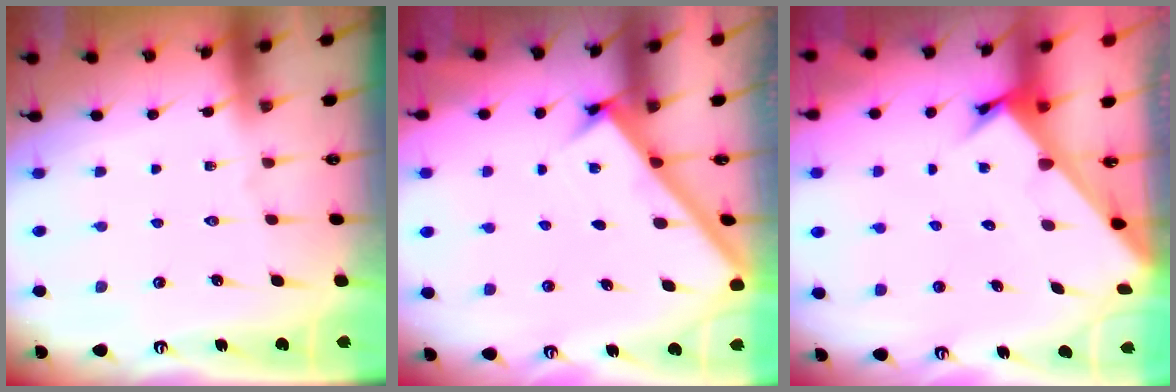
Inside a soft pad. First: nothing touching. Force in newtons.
{"total": 2.6, "press": 2.6, "slide": 0.3}
{"total": 2.8, "press": 2.8, "slide": 0.2}